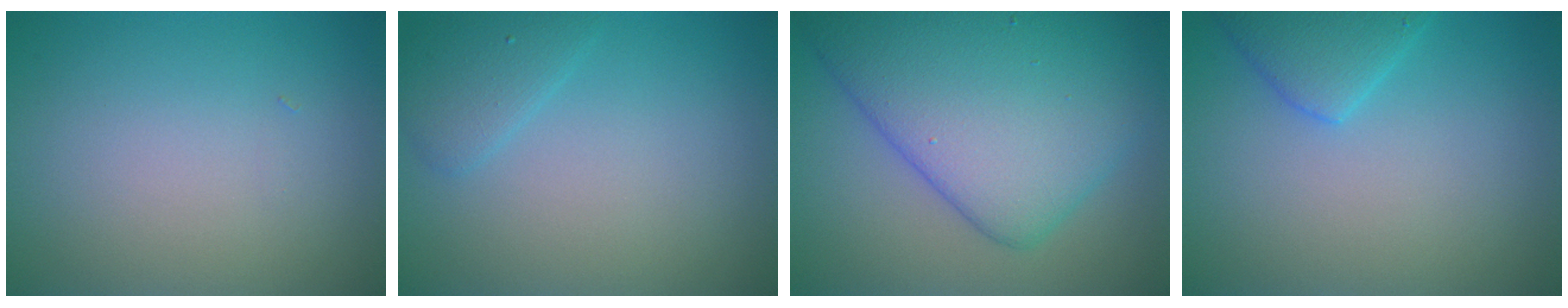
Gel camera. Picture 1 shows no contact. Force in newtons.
{"total": 1.8, "press": 1.8, "slide": 0.1}
{"total": 10.6, "press": 10.6, "slide": 0.3}
{"total": 2.9, "press": 2.9, "slide": 0.2}